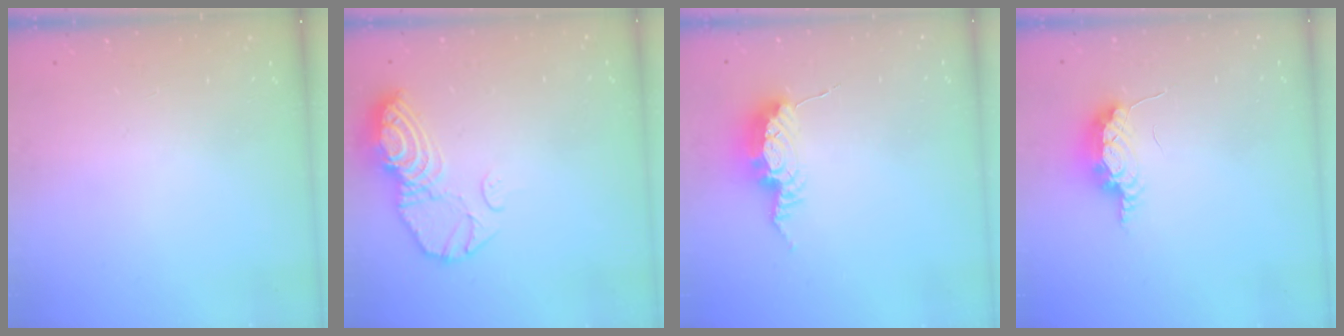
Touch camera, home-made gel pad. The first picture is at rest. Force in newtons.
{"total": 12.2, "press": 12.1, "slide": 1.4}
{"total": 9.8, "press": 9.8, "slide": 0.4}
{"total": 7.5, "press": 7.2, "slide": 2.0}